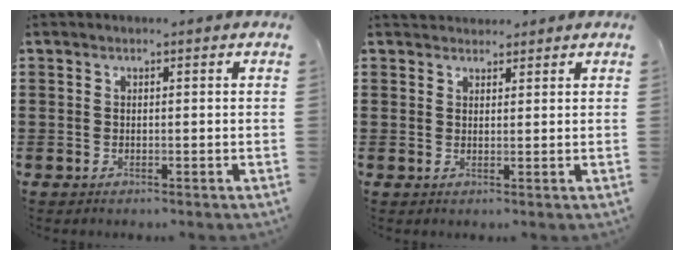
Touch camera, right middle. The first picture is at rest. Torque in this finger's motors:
{"motor_torque": [0.00, 0.00, 0.00, -0.01]}